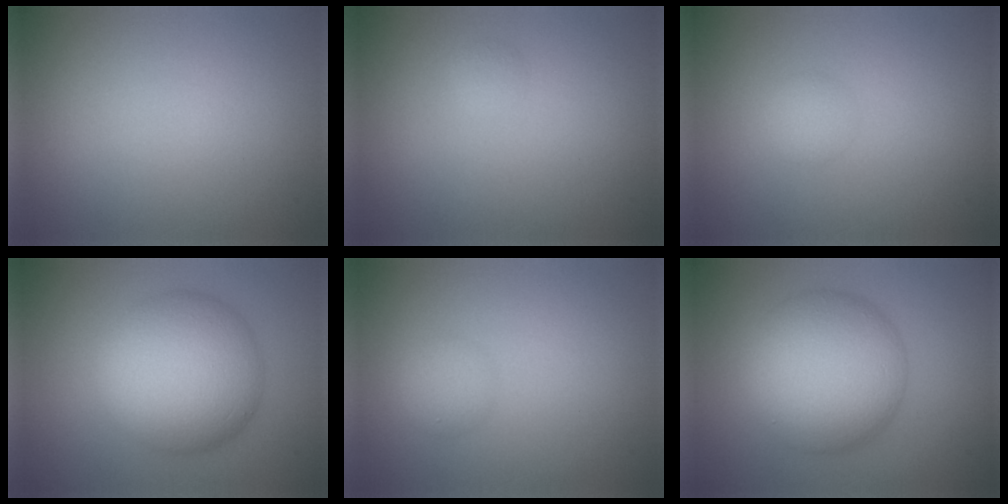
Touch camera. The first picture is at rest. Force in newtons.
{"total": 0.6, "press": 0.6, "slide": 0.1}
{"total": 1.3, "press": 1.3, "slide": 0.1}
{"total": 10.2, "press": 10.2, "slide": 0.5}
{"total": 1.7, "press": 1.7, "slide": 0.0}
{"total": 10.2, "press": 10.2, "slide": 0.2}